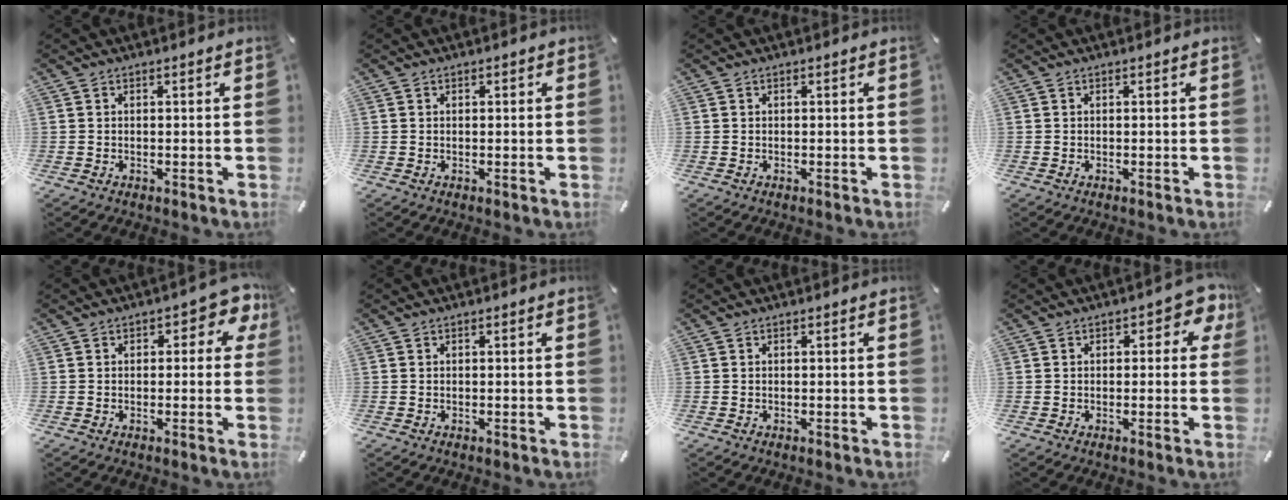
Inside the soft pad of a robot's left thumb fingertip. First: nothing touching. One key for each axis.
{"total": 0.0}
{"total": 0.0}
{"total": 0.0}
{"total": 5.1, "fx": 1.8, "fy": 3.0, "fz": 3.8, "tx": -0.040, "ty": -0.002, "tz": 0.023}
{"total": 0.0}
{"total": 0.0}
{"total": 4.7, "fx": 1.6, "fy": 2.7, "fz": 3.5, "tx": -0.034, "ty": -0.001, "tz": 0.019}